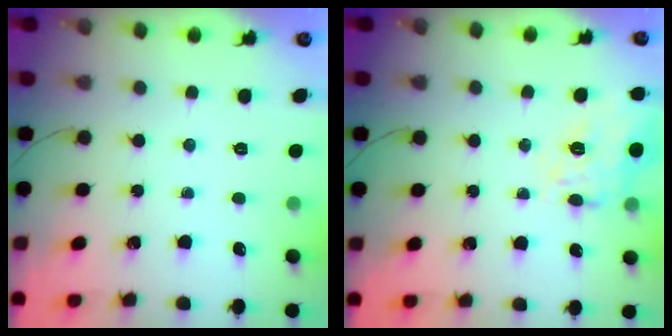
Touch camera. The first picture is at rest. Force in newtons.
{"total": 17.4, "press": 17.3, "slide": 1.9}